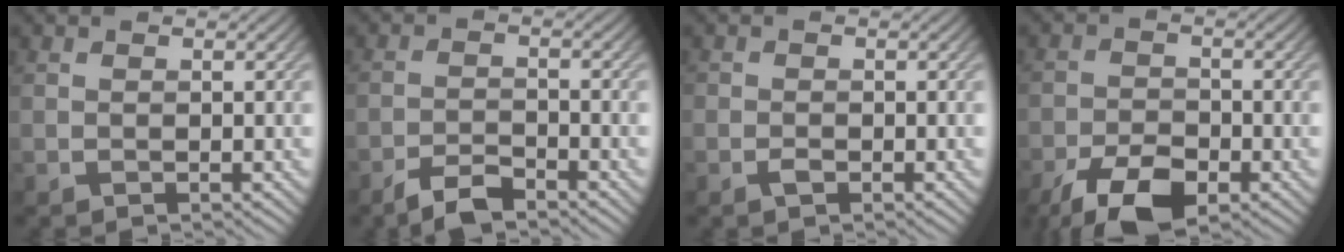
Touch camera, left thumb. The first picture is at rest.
{"total": 3.6, "force": [-2.9, 1.0, 1.9], "torque": [-0.038, 0.003, -0.062]}
{"total": 1.2, "force": [-0.7, 0.8, 0.6], "torque": [-0.012, -0.001, -0.015]}
{"total": 8.4, "force": [-5.3, 3.8, 5.3], "torque": [-0.104, -0.012, -0.098]}